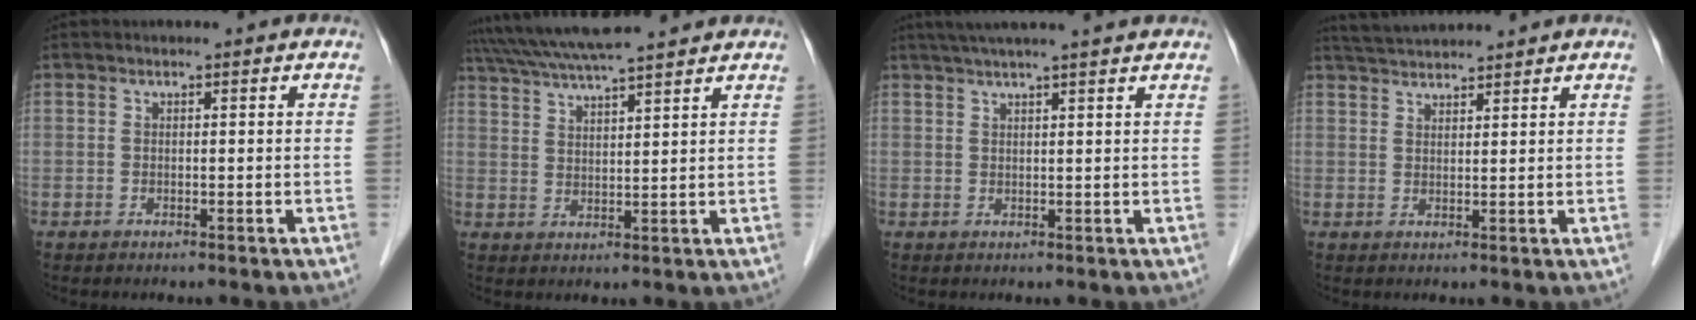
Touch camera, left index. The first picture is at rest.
{"total": 12.5, "force": [11.1, 0.2, 5.6], "torque": [-0.105, 0.033, 0.172]}
{"total": 11.1, "force": [9.4, -0.2, 5.8], "torque": [-0.091, 0.034, 0.117]}
{"total": 5.6, "force": [5.3, 0.1, 1.6], "torque": [-0.032, 0.034, 0.095]}